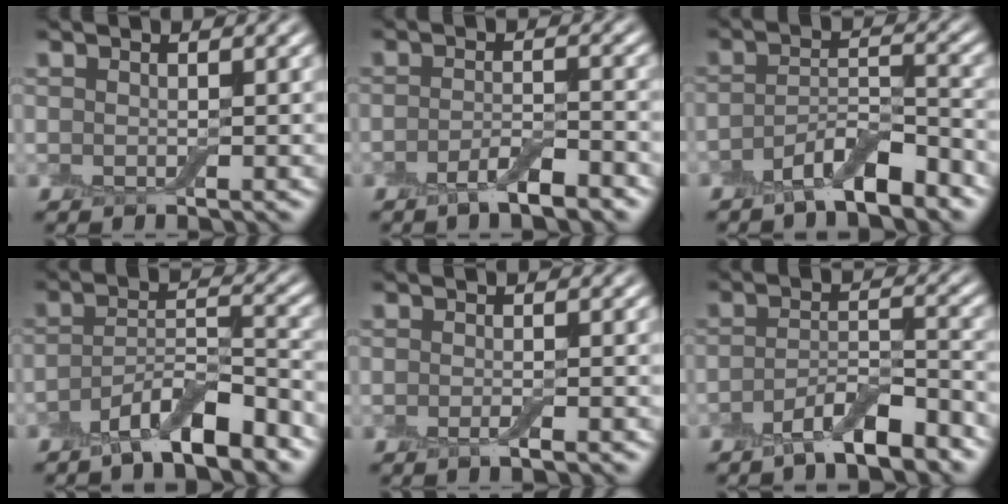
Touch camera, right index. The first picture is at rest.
{"total": 3.2, "force": [-2.1, 0.7, 2.3], "torque": [-0.042, 0.004, -0.042]}
{"total": 4.9, "force": [-3.4, 1.3, 3.2], "torque": [-0.056, 0.000, -0.064]}
{"total": 6.1, "force": [-4.2, 1.6, 4.1], "torque": [-0.070, 0.000, -0.076]}
{"total": 1.2, "force": [-0.5, 0.1, 1.0], "torque": [-0.016, -0.006, -0.011]}
{"total": 4.8, "force": [-3.4, 1.2, 3.2], "torque": [-0.054, 0.001, -0.064]}